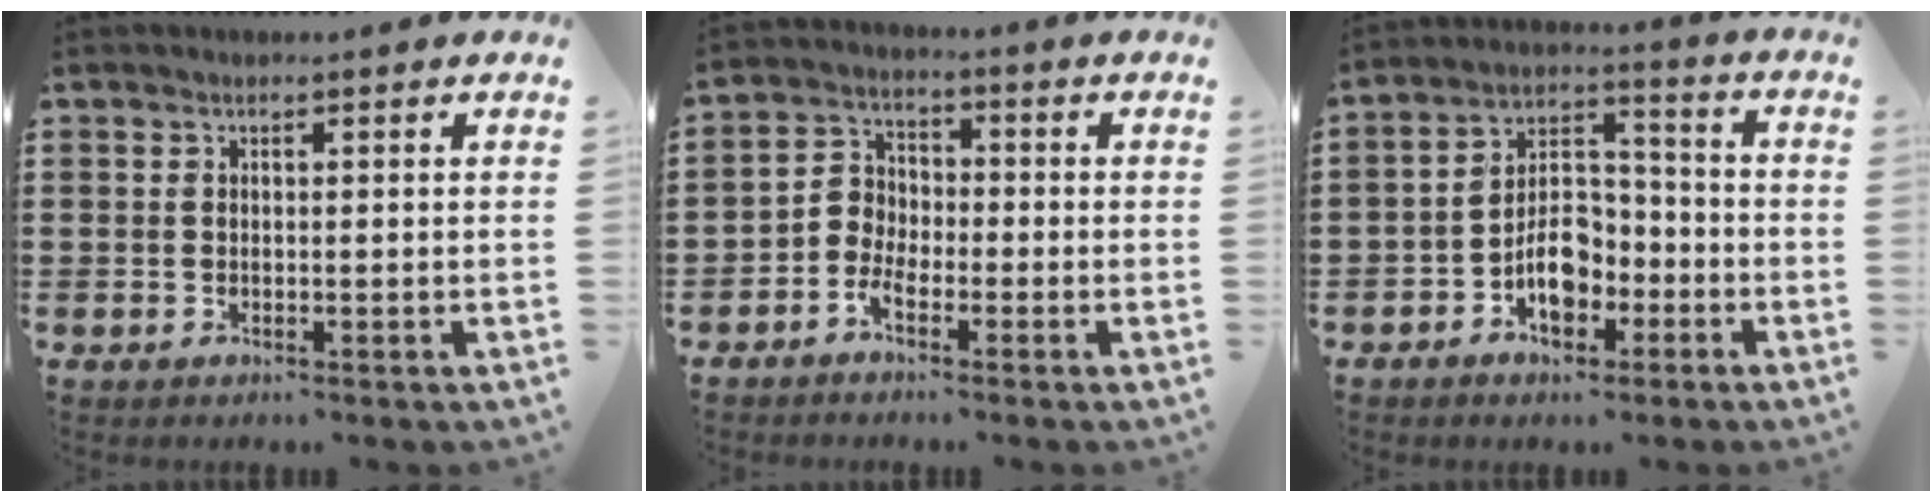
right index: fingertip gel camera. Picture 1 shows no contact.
{"total": 3.3, "force": [-2.5, 2.0, 0.9], "torque": [-0.030, 0.009, -0.054]}
{"total": 7.2, "force": [-3.3, 4.4, 4.6], "torque": [-0.076, 0.015, -0.062]}